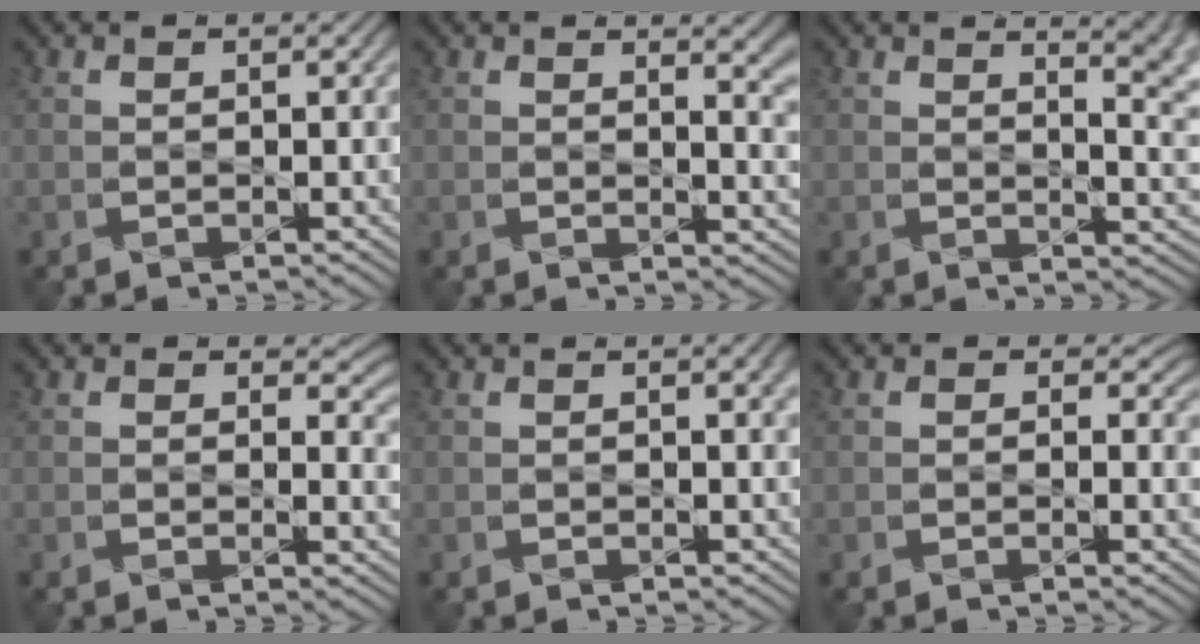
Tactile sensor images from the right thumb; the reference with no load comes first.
{"total": 5.1, "force": [1.9, 1.8, 4.4], "torque": [-0.046, -0.001, 0.029]}
{"total": 8.4, "force": [4.3, 3.1, 6.6], "torque": [-0.058, 0.026, 0.047]}
{"total": 3.1, "force": [1.3, 1.7, 2.3], "torque": [-0.029, -0.009, 0.017]}
{"total": 1.3, "force": [0.5, 0.2, 1.2], "torque": [-0.015, 0.002, 0.008]}
{"total": 1.5, "force": [0.4, 1.3, 0.8], "torque": [-0.018, -0.010, 0.001]}